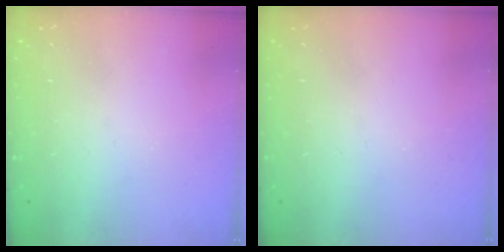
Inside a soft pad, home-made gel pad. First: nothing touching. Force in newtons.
{"total": 0.0}